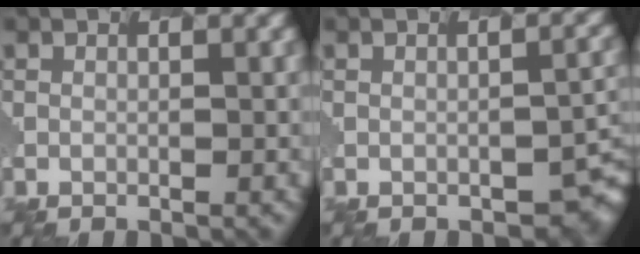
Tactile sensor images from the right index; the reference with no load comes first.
{"total": 4.3, "force": [-1.8, 1.8, 3.5], "torque": [-0.047, -0.008, -0.010]}